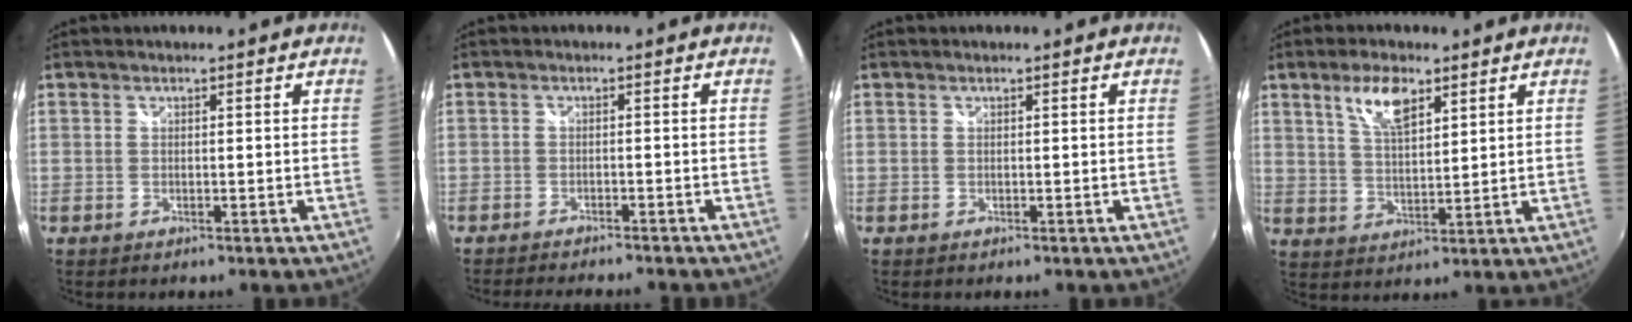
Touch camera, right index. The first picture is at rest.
{"total": 7.1, "force": [-6.4, 0.8, 2.9], "torque": [-0.067, -0.015, -0.098]}
{"total": 0.0}
{"total": 7.3, "force": [4.2, 2.8, 5.3], "torque": [-0.097, 0.008, 0.082]}